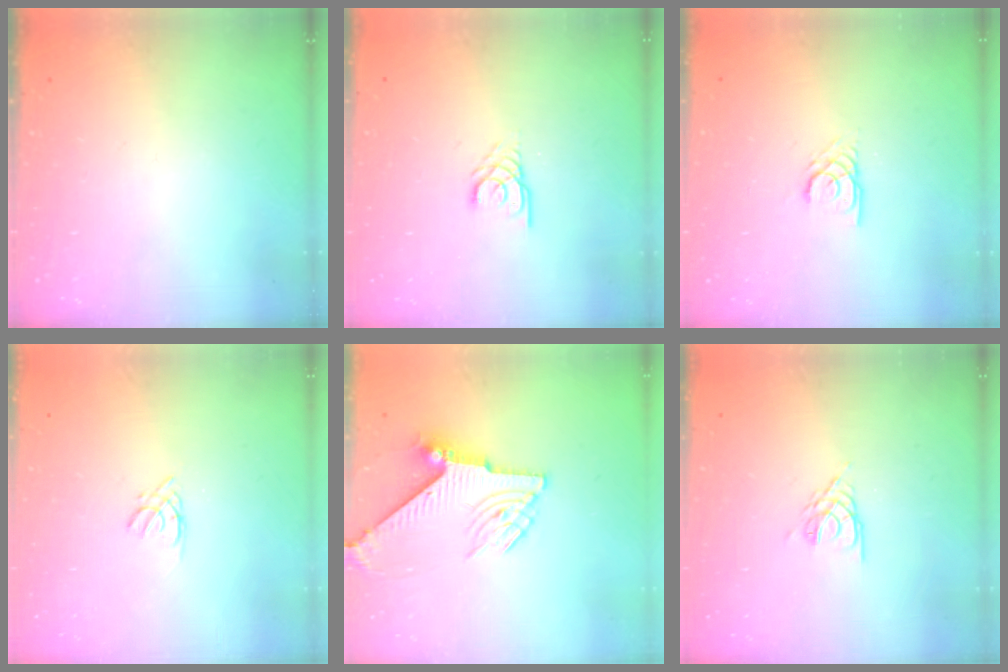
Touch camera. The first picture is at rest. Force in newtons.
{"total": 3.0, "press": 3.0, "slide": 0.3}
{"total": 2.7, "press": 2.7, "slide": 0.1}
{"total": 1.7, "press": 1.7, "slide": 0.3}
{"total": 9.6, "press": 9.5, "slide": 1.0}
{"total": 3.4, "press": 3.4, "slide": 0.6}